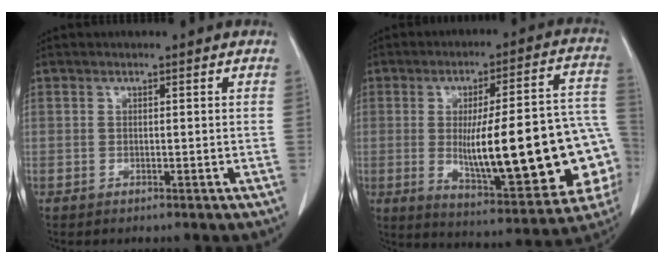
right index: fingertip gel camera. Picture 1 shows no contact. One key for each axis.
{"total": 25.6, "fx": -3.2, "fy": 4.9, "fz": 24.9, "tx": -0.287, "ty": 0.018, "tz": -0.025}